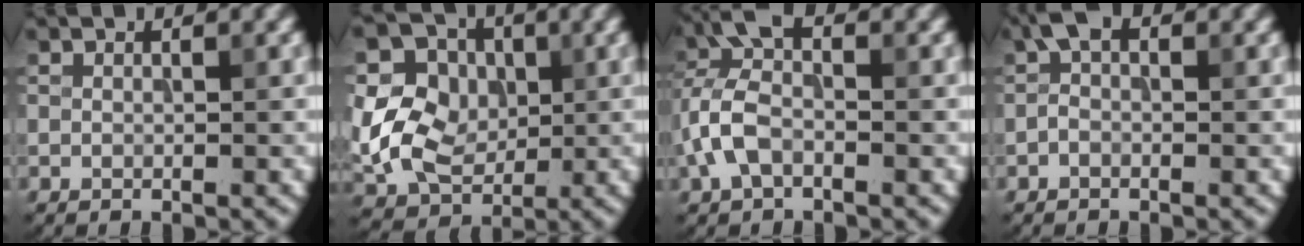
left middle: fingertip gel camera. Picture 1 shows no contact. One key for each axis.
{"total": 9.8, "fx": 0.4, "fy": 8.2, "fz": 5.4, "tx": -0.113, "ty": 0.005, "tz": -0.006}
{"total": 5.2, "fx": -0.9, "fy": 3.0, "fz": 4.2, "tx": -0.105, "ty": 0.019, "tz": -0.032}
{"total": 1.8, "fx": -0.1, "fy": 1.0, "fz": 1.4, "tx": -0.028, "ty": 0.009, "tz": -0.012}